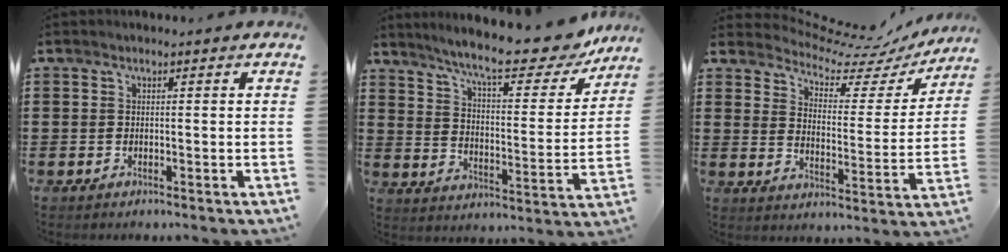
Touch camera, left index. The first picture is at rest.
{"total": 11.8, "force": [10.1, 0.8, 6.1], "torque": [-0.131, -0.062, 0.167]}
{"total": 6.7, "force": [6.1, 2.0, 2.0], "torque": [-0.058, -0.047, 0.100]}